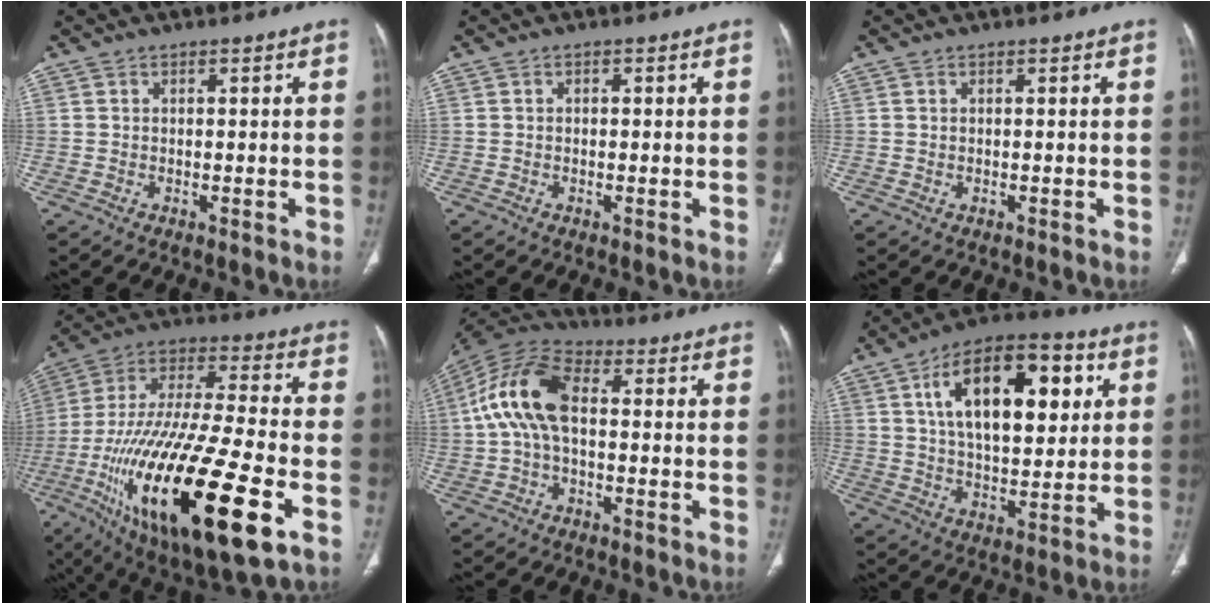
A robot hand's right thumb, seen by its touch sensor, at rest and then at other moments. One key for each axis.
{"total": 0.5, "fx": 0.0, "fy": 0.4, "fz": 0.3, "tx": -0.001, "ty": 0.002, "tz": -0.004}
{"total": 0.0}
{"total": 33.9, "fx": -11.6, "fy": 10.1, "fz": 30.2, "tx": -0.607, "ty": -0.003, "tz": -0.191}
{"total": 13.0, "fx": 0.6, "fy": 7.4, "fz": 10.7, "tx": -0.215, "ty": 0.036, "tz": 0.000}
{"total": 21.5, "fx": 6.7, "fy": 10.8, "fz": 17.4, "tx": -0.243, "ty": -0.003, "tz": 0.101}